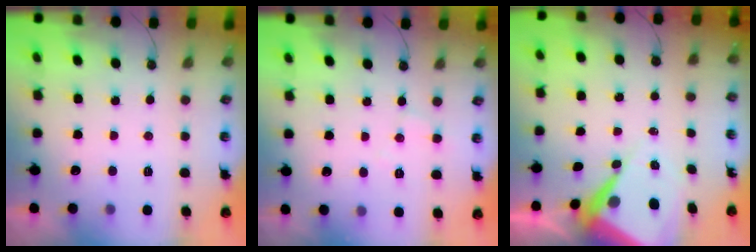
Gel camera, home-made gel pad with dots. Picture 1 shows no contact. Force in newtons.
{"total": 4.6, "press": 4.6, "slide": 0.6}
{"total": 9.6, "press": 9.5, "slide": 0.9}